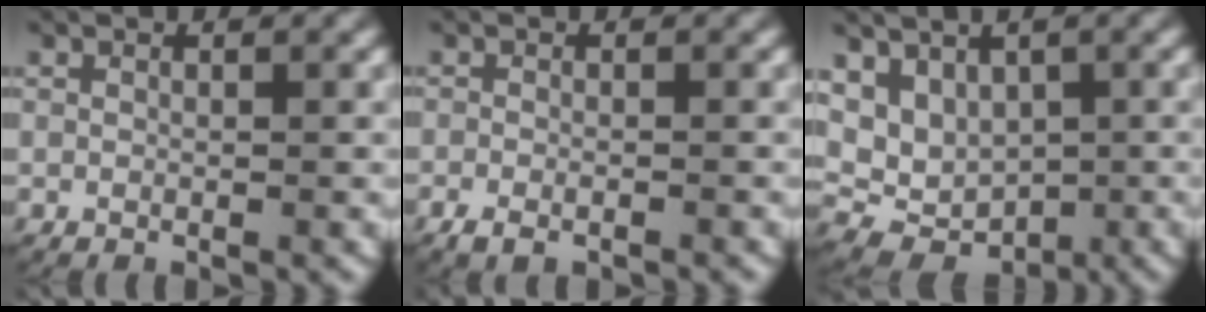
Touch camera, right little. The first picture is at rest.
{"total": 2.1, "force": [-1.5, 1.1, 1.0], "torque": [-0.026, -0.003, -0.026]}
{"total": 8.9, "force": [-0.8, 7.7, 4.3], "torque": [-0.106, -0.036, -0.006]}